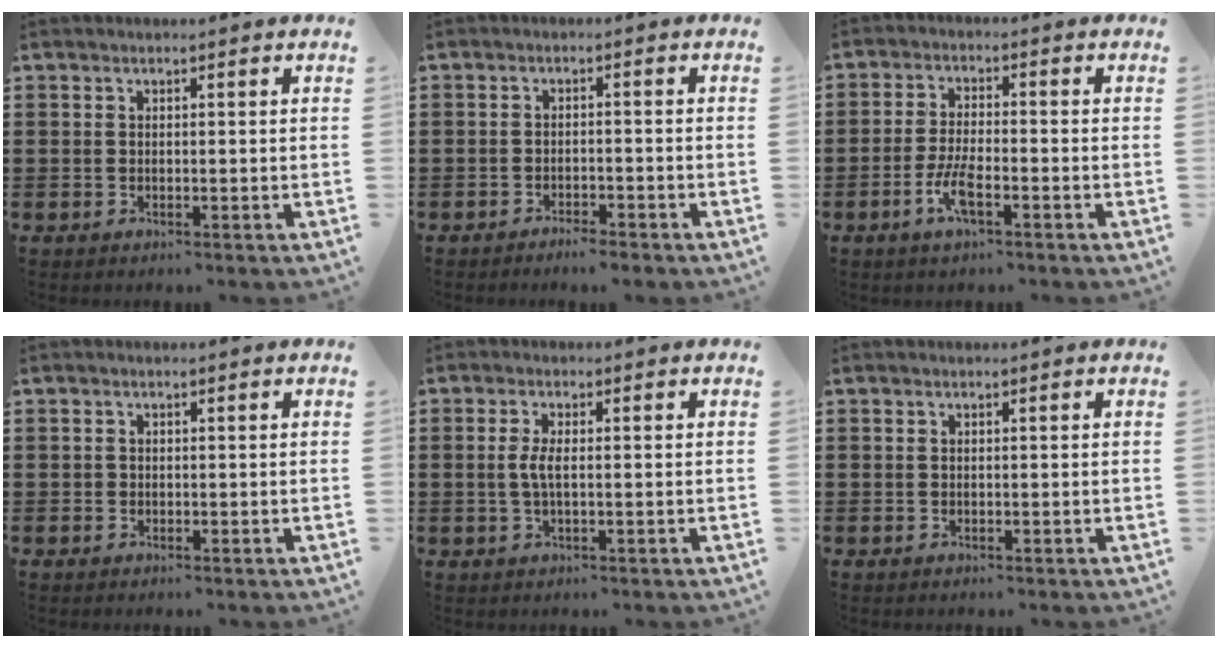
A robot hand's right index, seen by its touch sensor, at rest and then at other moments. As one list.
[{"total": 2.0, "force": [-2.0, 0.0, 0.2], "torque": [-0.010, 0.001, -0.040]}, {"total": 4.8, "force": [-2.3, 1.1, 4.1], "torque": [-0.095, -0.007, -0.048]}, {"total": 0.5, "force": [-0.1, 0.5, 0.1], "torque": [-0.002, 0.004, -0.004]}, {"total": 2.9, "force": [-0.2, 0.7, 2.8], "torque": [-0.067, -0.006, -0.009]}, {"total": 0.0}]